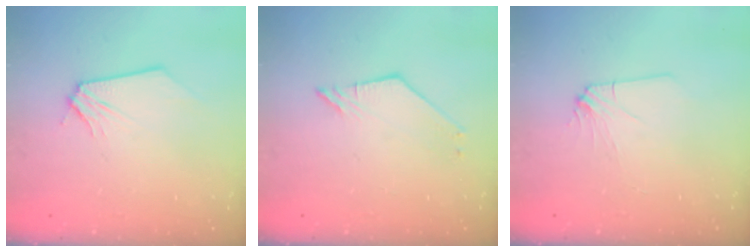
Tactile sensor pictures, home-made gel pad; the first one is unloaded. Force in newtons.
{"total": 2.2, "press": 2.2, "slide": 0.4}
{"total": 2.5, "press": 2.5, "slide": 0.2}